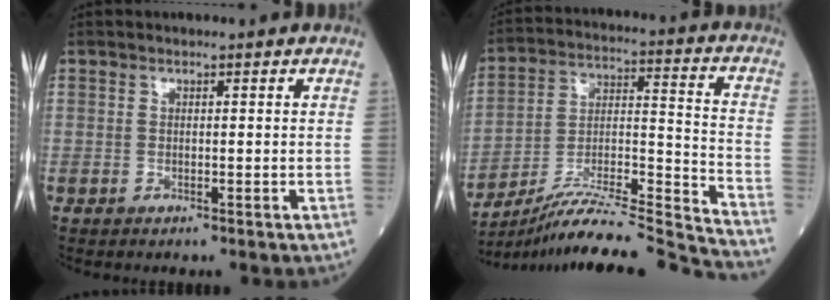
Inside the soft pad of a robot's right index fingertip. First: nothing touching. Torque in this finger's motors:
{"motor_torque": [-0.73, -0.46, 0.04, 0.02]}